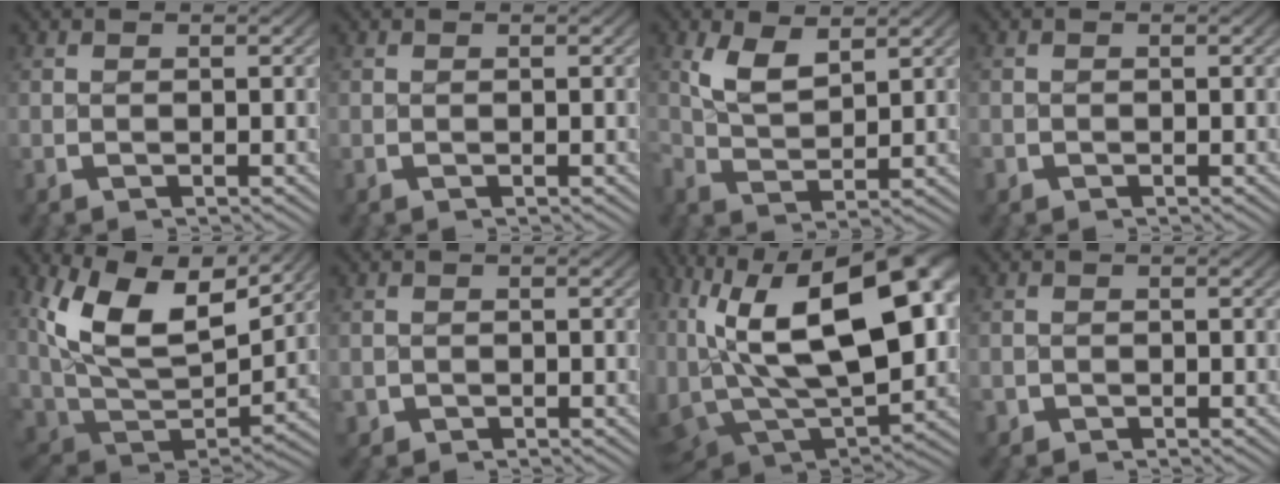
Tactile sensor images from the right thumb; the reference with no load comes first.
{"total": 0.0}
{"total": 3.4, "force": [1.9, 1.6, 2.3], "torque": [-0.050, -0.004, 0.043]}
{"total": 0.7, "force": [-0.3, 0.5, -0.5], "torque": [0.010, -0.005, -0.004]}
{"total": 10.5, "force": [3.2, 5.8, 8.1], "torque": [-0.170, -0.018, 0.058]}
{"total": 1.3, "force": [-0.5, 1.1, -0.5], "torque": [0.006, -0.012, -0.001]}
{"total": 19.9, "force": [1.6, 12.5, 15.4], "torque": [-0.290, -0.043, 0.038]}
{"total": 1.1, "force": [-0.5, 0.7, -0.7], "torque": [0.012, -0.008, -0.005]}